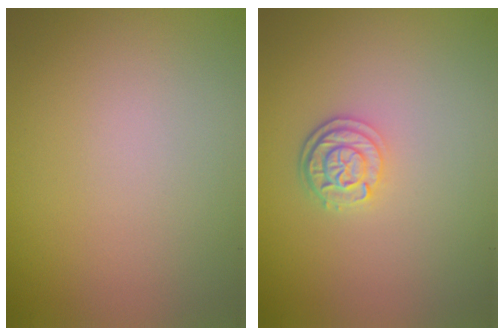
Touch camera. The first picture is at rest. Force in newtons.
{"total": 2.5, "press": 2.1, "slide": 1.4}